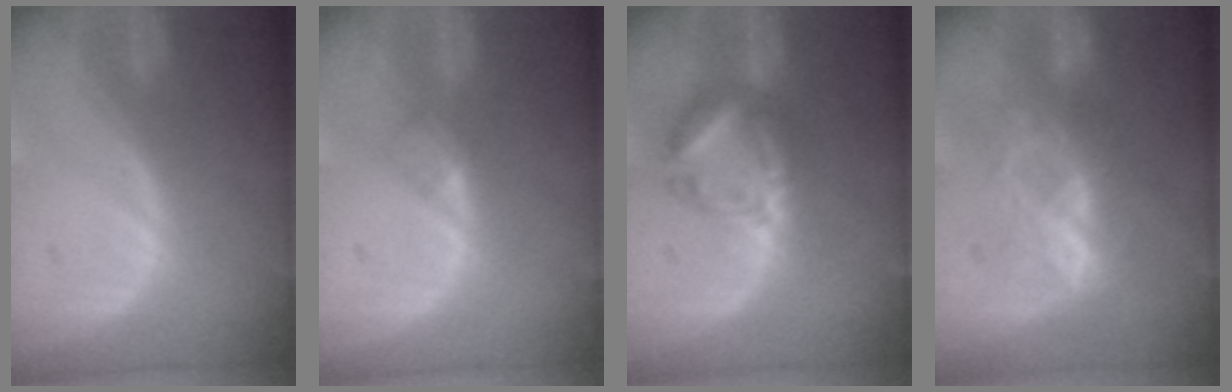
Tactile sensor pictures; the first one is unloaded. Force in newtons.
{"total": 1.8, "press": 1.8, "slide": 0.2}
{"total": 6.3, "press": 6.3, "slide": 0.4}
{"total": 6.8, "press": 6.1, "slide": 3.1}